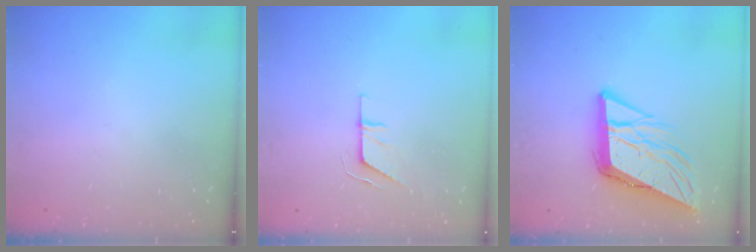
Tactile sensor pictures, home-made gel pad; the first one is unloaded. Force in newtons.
{"total": 4.5, "press": 4.5, "slide": 0.3}
{"total": 11.0, "press": 10.7, "slide": 2.3}